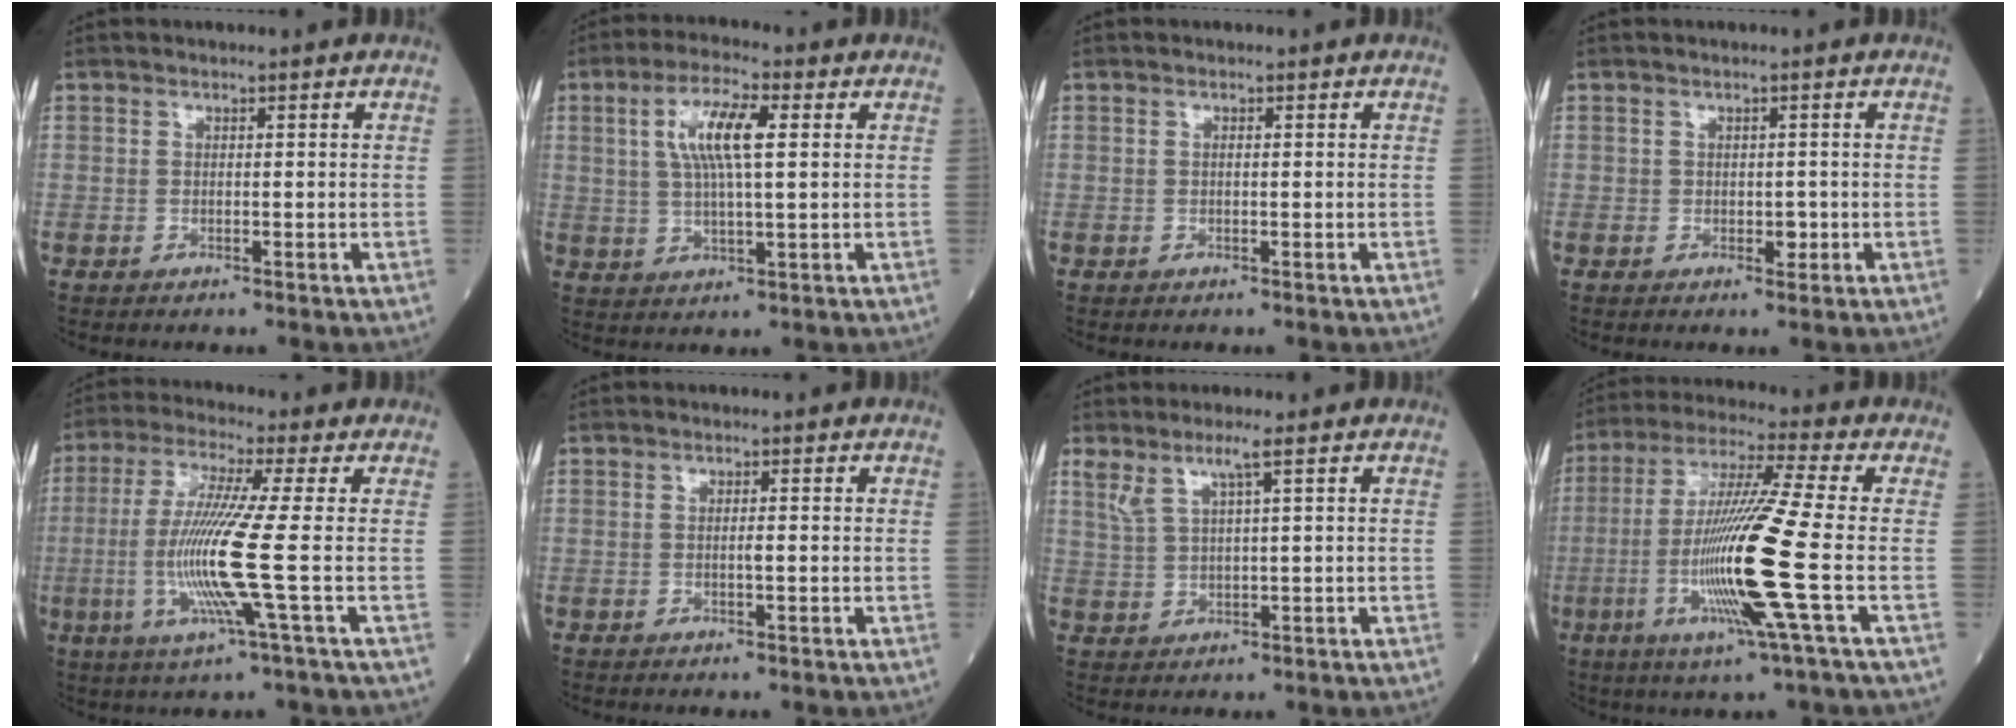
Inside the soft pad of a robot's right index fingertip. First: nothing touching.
{"total": 8.5, "force": [2.2, 1.6, 8.1], "torque": [-0.163, 0.009, 0.043]}
{"total": 0.0}
{"total": 1.4, "force": [-0.2, 1.0, 1.0], "torque": [-0.010, 0.000, 0.000]}
{"total": 11.5, "force": [-1.8, -1.5, 11.3], "torque": [-0.241, -0.019, -0.042]}
{"total": 1.0, "force": [-0.2, 0.0, 1.0], "torque": [-0.016, 0.001, -0.003]}
{"total": 3.9, "force": [2.4, 0.0, 3.1], "torque": [-0.074, 0.007, 0.054]}
{"total": 15.5, "force": [-3.5, -1.7, 15.0], "torque": [-0.301, -0.017, -0.077]}